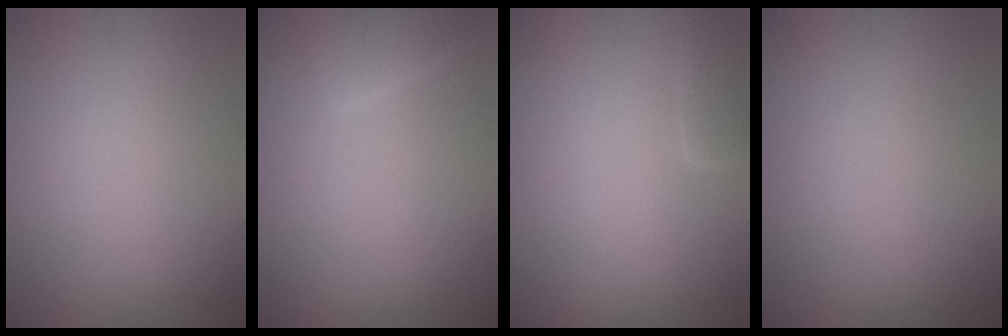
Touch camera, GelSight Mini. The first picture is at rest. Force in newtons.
{"total": 2.1, "press": 2.1, "slide": 0.2}
{"total": 1.9, "press": 1.9, "slide": 0.1}
{"total": 0.0}